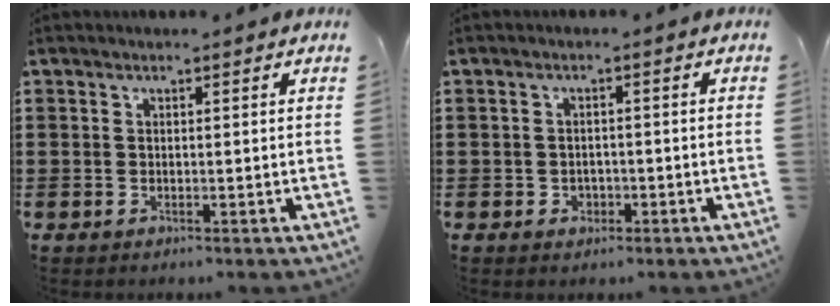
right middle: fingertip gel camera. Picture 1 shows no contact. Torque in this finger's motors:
{"motor_torque": [0.48, -0.27, -0.01, 0.00]}